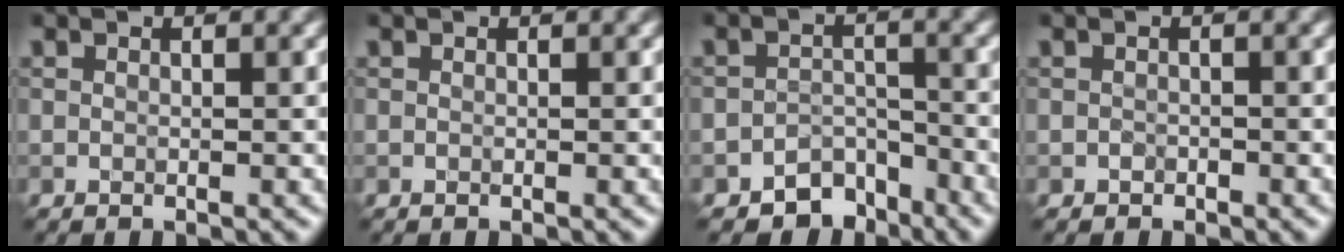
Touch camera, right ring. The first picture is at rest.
{"total": 0.0}
{"total": 3.5, "force": [-2.8, 2.0, 0.8], "torque": [0.006, 0.003, -0.047]}
{"total": 0.6, "force": [-0.3, 0.5, 0.0], "torque": [0.003, -0.004, -0.006]}